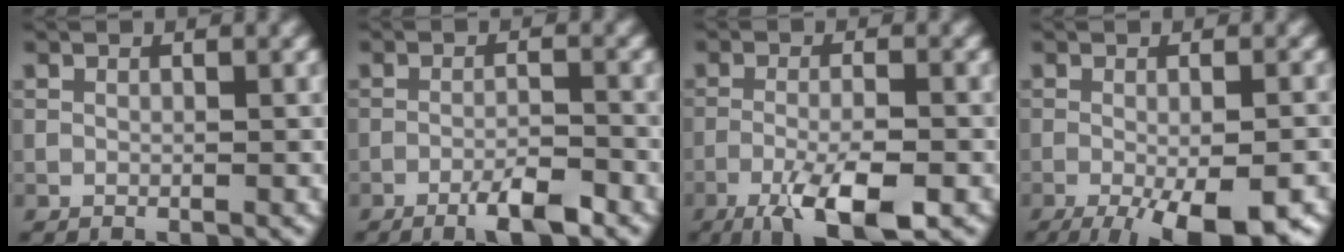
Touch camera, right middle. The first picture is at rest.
{"total": 3.6, "force": [-2.3, 0.6, 2.6], "torque": [-0.047, 0.004, -0.045]}
{"total": 6.8, "force": [-3.9, 1.6, 5.4], "torque": [-0.098, -0.006, -0.069]}
{"total": 8.6, "force": [-4.4, 2.1, 7.1], "torque": [-0.110, -0.014, -0.064]}